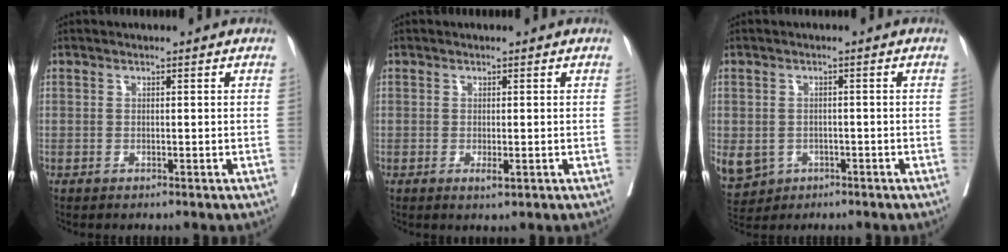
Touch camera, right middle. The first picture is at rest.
{"total": 1.3, "force": [-0.4, 0.3, 1.1], "torque": [-0.019, -0.004, -0.006]}
{"total": 10.8, "force": [-4.3, 9.2, 3.7], "torque": [-0.121, -0.001, -0.055]}